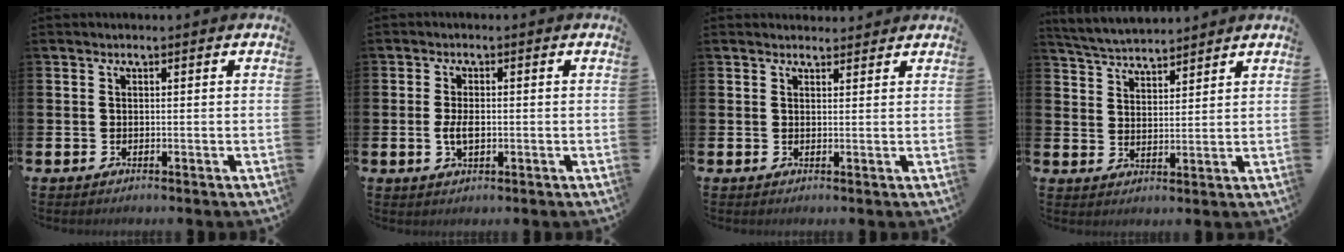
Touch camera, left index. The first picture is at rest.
{"total": 2.8, "force": [-0.2, 1.4, 2.4], "torque": [-0.032, -0.003, -0.008]}
{"total": 1.5, "force": [1.4, 0.3, -0.1], "torque": [0.010, -0.008, 0.024]}
{"total": 4.7, "force": [4.6, 0.6, 0.3], "torque": [-0.030, -0.024, 0.084]}